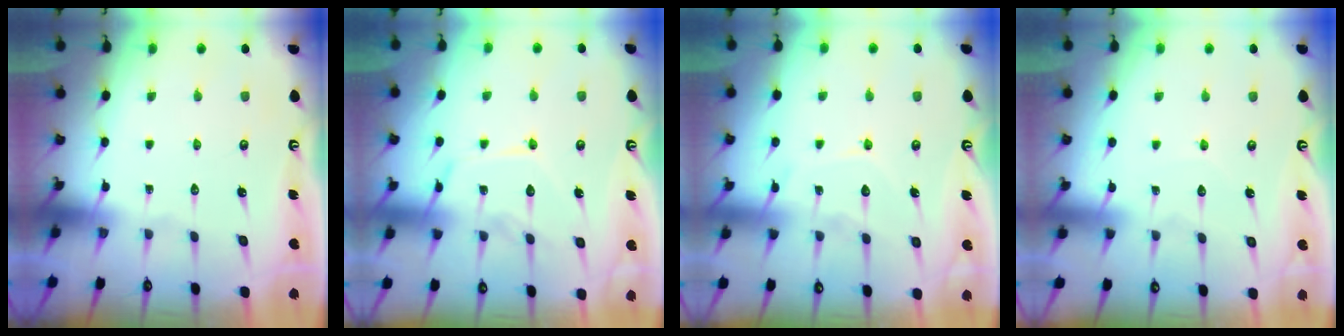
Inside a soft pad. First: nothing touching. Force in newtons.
{"total": 13.1, "press": 13.0, "slide": 1.0}
{"total": 8.8, "press": 8.8, "slide": 0.9}
{"total": 4.2, "press": 4.2, "slide": 0.4}